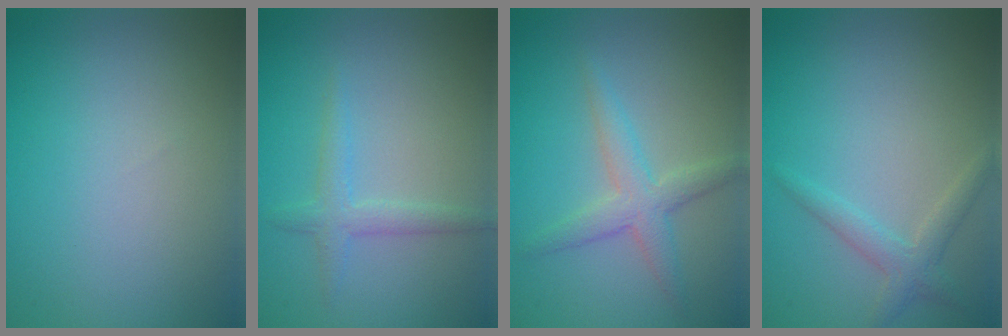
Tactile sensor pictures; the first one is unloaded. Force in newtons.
{"total": 1.9, "press": 1.9, "slide": 0.1}
{"total": 2.9, "press": 2.9, "slide": 0.1}
{"total": 1.9, "press": 1.9, "slide": 0.0}